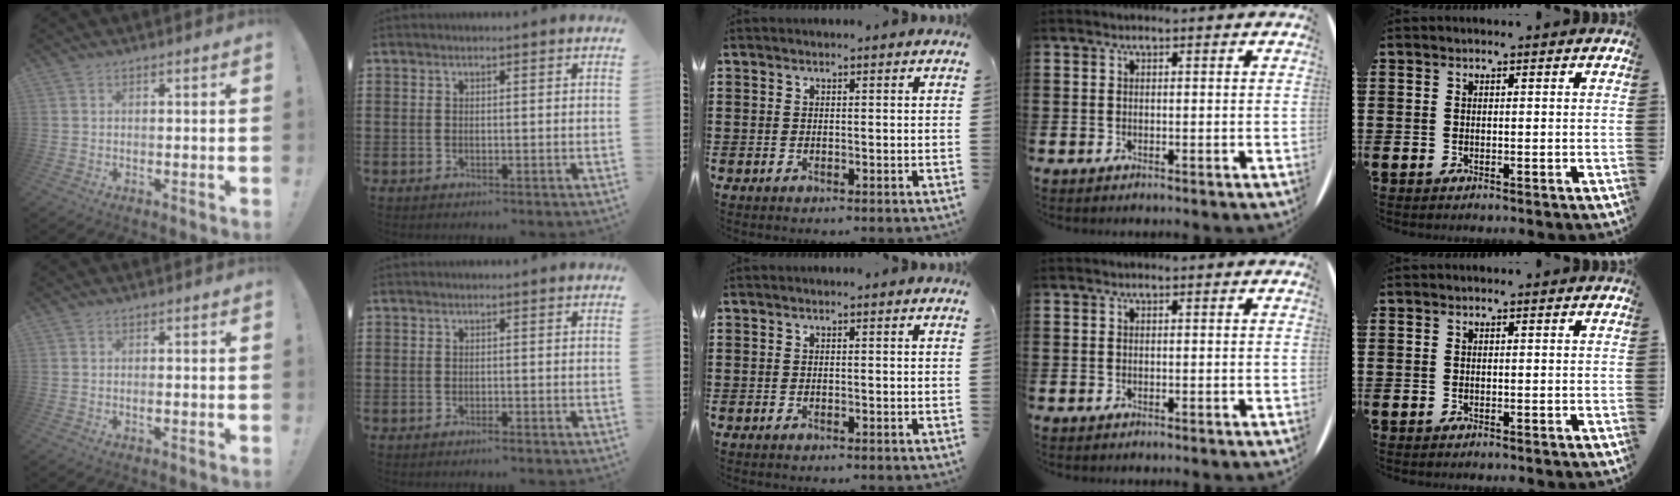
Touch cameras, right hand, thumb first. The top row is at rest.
{"thumb": {"total": 0.9, "force": [-0.4, 0.3, 0.8], "torque": [-0.014, -0.001, -0.006]}, "index": {"total": 0.5, "force": [-0.5, 0.0, 0.2], "torque": [-0.005, -0.001, -0.010]}}